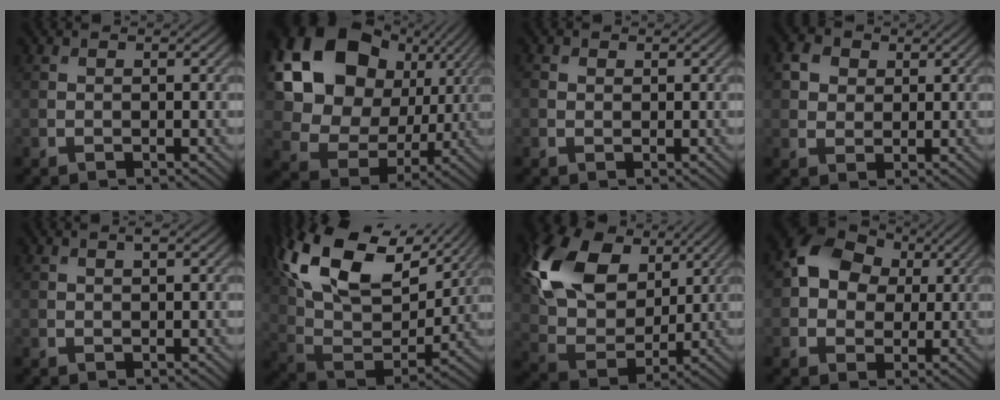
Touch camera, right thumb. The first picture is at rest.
{"total": 20.1, "force": [6.9, 15.4, 11.0], "torque": [-0.288, 0.039, 0.152]}
{"total": 0.9, "force": [0.4, 0.8, 0.3], "torque": [-0.009, 0.001, 0.006]}
{"total": 3.8, "force": [1.4, 3.1, 1.6], "torque": [-0.040, 0.004, 0.023]}
{"total": 1.2, "force": [0.7, 0.2, 0.9], "torque": [-0.020, 0.005, 0.013]}
{"total": 19.0, "force": [10.7, 9.6, 12.4], "torque": [-0.285, 0.044, 0.174]}
{"total": 15.2, "force": [6.2, 10.0, 9.7], "torque": [-0.230, 0.018, 0.112]}
{"total": 9.6, "force": [2.1, 7.5, 5.6], "torque": [-0.121, 0.017, 0.023]}